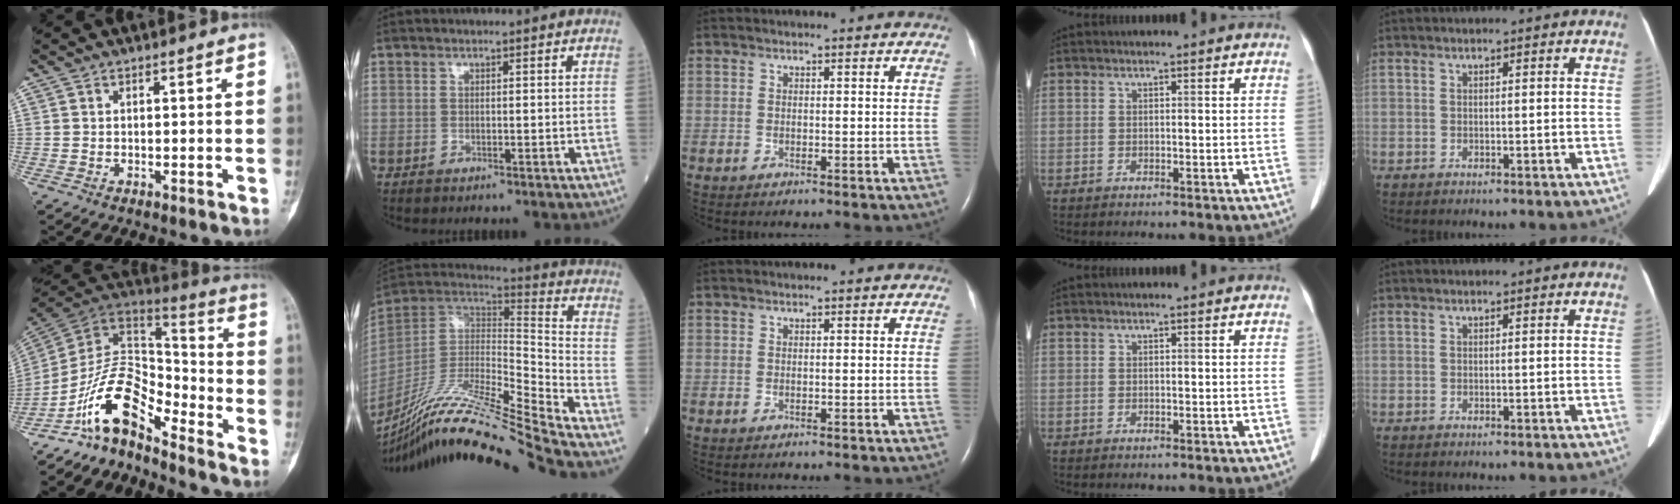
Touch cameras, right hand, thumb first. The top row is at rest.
{"thumb": {"total": 13.6, "force": [-9.6, 5.6, 7.7], "torque": [-0.115, 0.105, -0.188]}, "index": {"total": 24.1, "force": [-20.4, -1.9, 12.6], "torque": [-0.247, -0.028, -0.370]}}